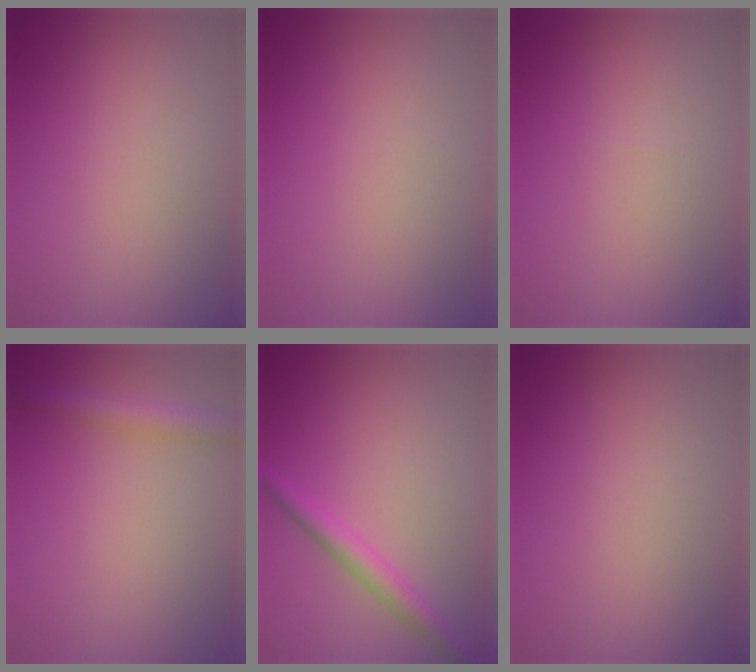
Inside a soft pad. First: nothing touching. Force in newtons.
{"total": 0.0}
{"total": 0.0}
{"total": 2.9, "press": 2.9, "slide": 0.1}
{"total": 2.7, "press": 2.7, "slide": 0.1}
{"total": 0.0}